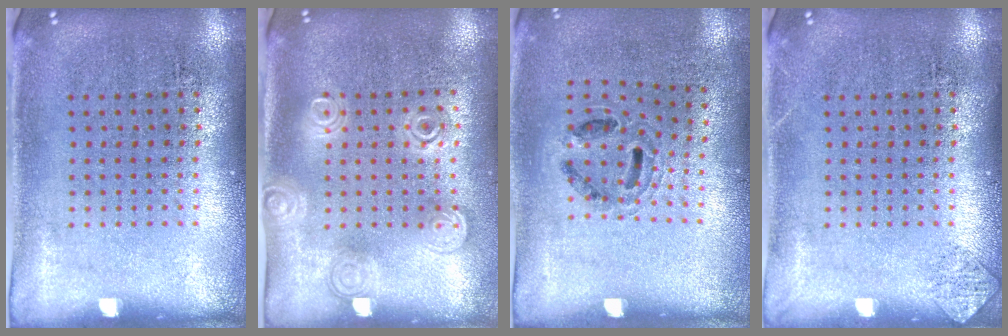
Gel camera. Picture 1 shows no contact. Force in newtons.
{"total": 1.5, "press": 1.4, "slide": 0.7}
{"total": 0.9, "press": 0.8, "slide": 0.4}
{"total": 0.8, "press": 0.8, "slide": 0.1}